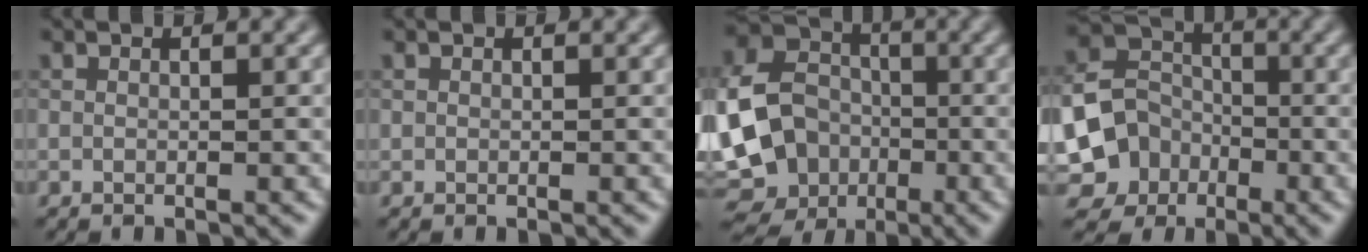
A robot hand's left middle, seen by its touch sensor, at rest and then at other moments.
{"total": 0.0}
{"total": 13.6, "force": [-3.2, 11.8, 6.1], "torque": [-0.125, -0.022, -0.071]}
{"total": 8.1, "force": [-3.0, 6.9, 2.8], "torque": [-0.048, -0.006, -0.076]}